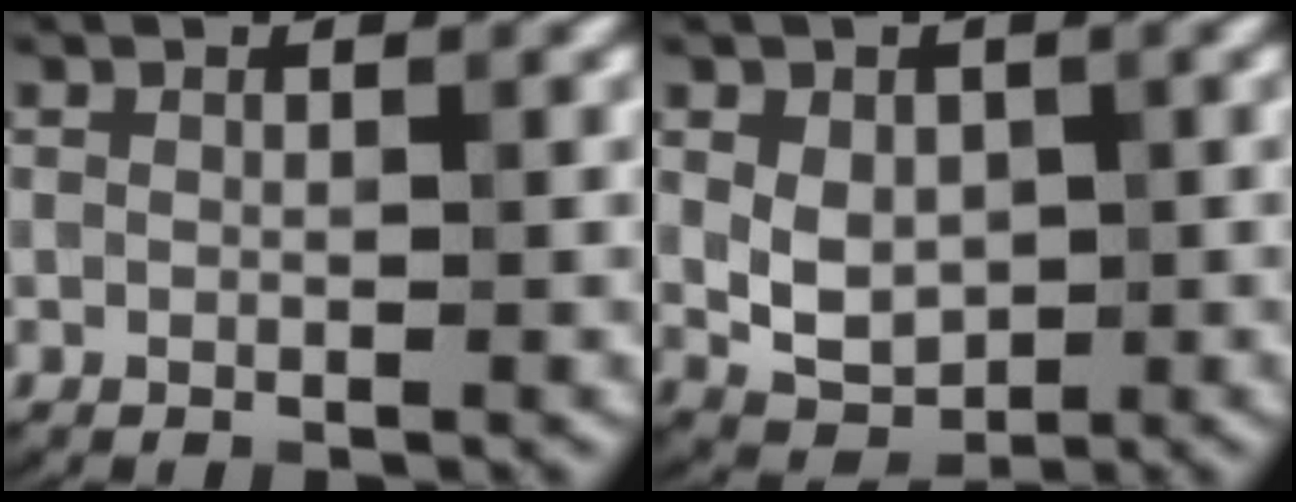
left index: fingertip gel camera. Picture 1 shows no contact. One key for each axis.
{"total": 3.5, "fx": 0.2, "fy": 2.5, "fz": 2.5, "tx": -0.044, "ty": -0.003, "tz": 0.007}